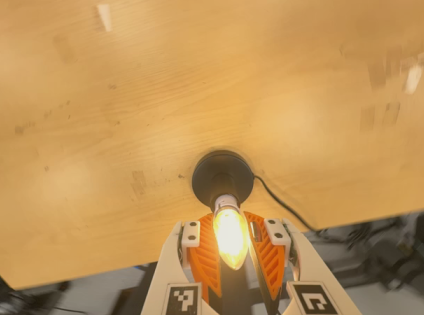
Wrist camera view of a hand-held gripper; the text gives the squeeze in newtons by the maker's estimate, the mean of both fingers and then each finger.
{"total": 14.3, "left": 14.3, "right": 14.2}